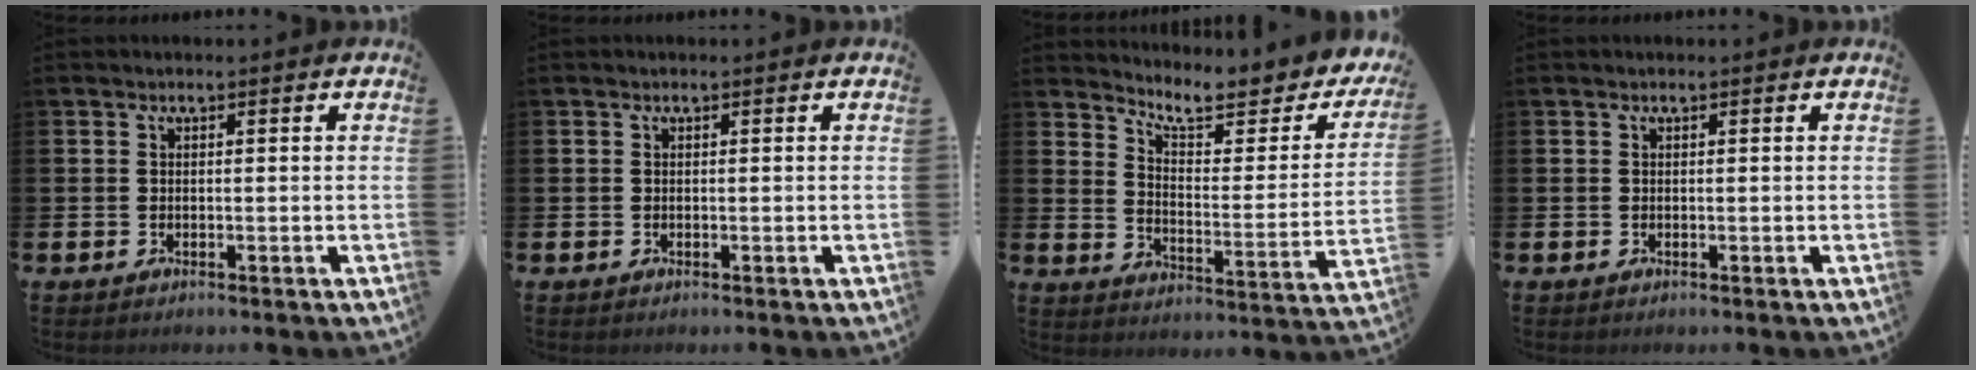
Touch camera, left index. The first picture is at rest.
{"total": 0.0}
{"total": 7.6, "force": [6.6, 1.8, 3.2], "torque": [-0.078, -0.049, 0.110]}
{"total": 0.0}